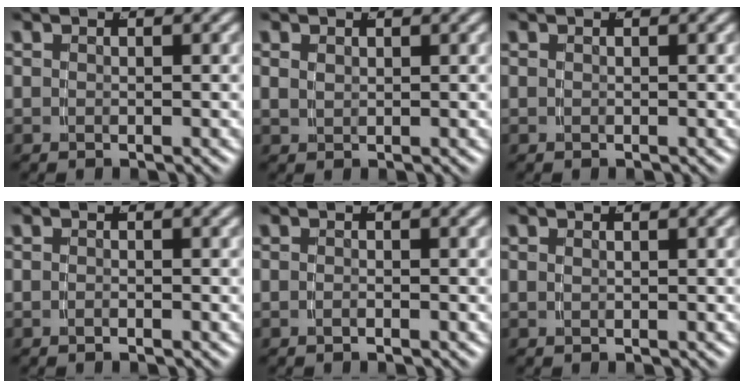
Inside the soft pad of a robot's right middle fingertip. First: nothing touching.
{"total": 0.7, "force": [0.6, 0.0, 0.2], "torque": [-0.002, -0.003, 0.020]}
{"total": 0.0}
{"total": 0.6, "force": [-0.5, -0.3, 0.0], "torque": [-0.003, -0.002, -0.009]}
{"total": 0.6, "force": [-0.6, -0.2, 0.2], "torque": [-0.007, 0.000, -0.011]}
{"total": 0.6, "force": [0.1, -0.6, 0.1], "torque": [-0.001, -0.002, 0.005]}